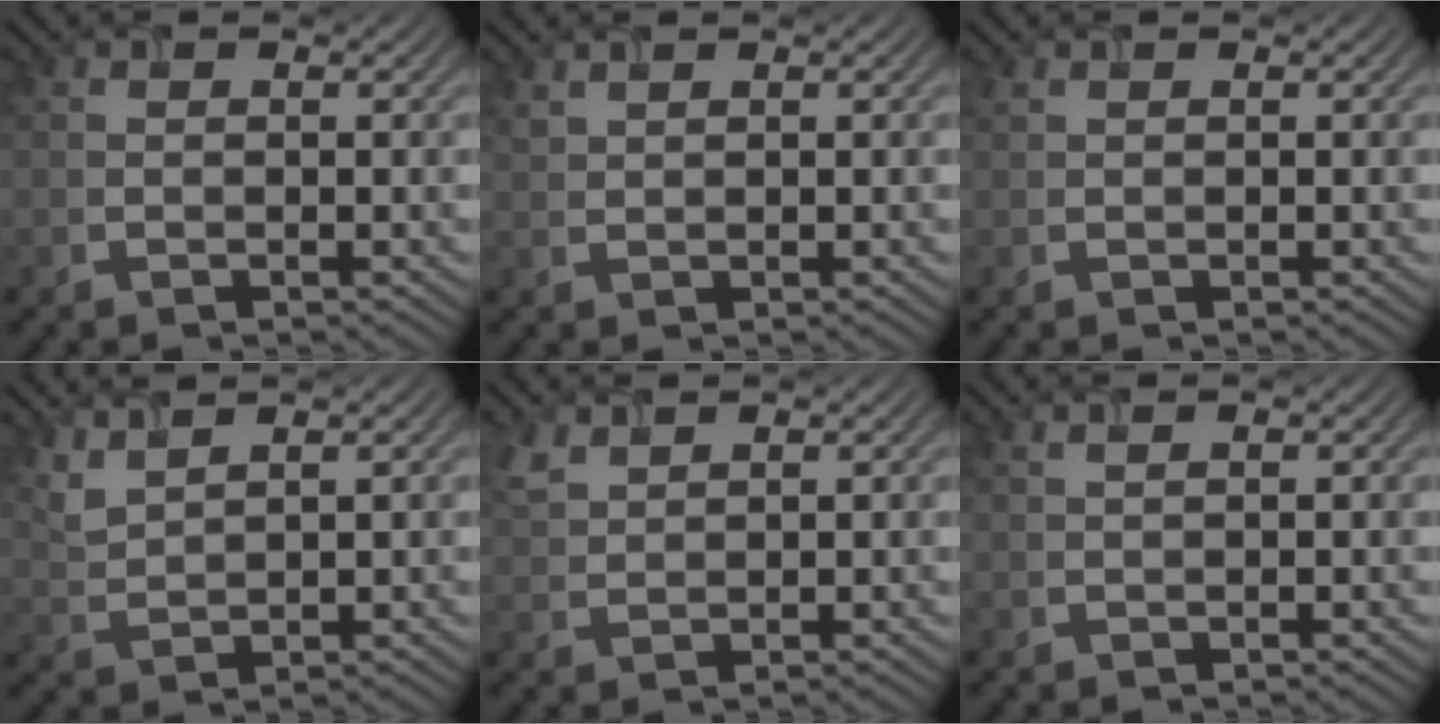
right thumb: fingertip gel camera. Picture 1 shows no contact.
{"total": 1.1, "force": [1.0, 0.2, 0.4], "torque": [-0.018, 0.004, 0.026]}
{"total": 0.6, "force": [0.5, 0.2, 0.3], "torque": [-0.012, 0.002, 0.011]}
{"total": 3.4, "force": [2.9, 0.7, 1.7], "torque": [-0.052, 0.003, 0.069]}
{"total": 3.0, "force": [2.3, 1.3, 1.5], "torque": [-0.046, 0.005, 0.055]}
{"total": 0.8, "force": [0.6, 0.0, 0.5], "torque": [-0.015, 0.003, 0.010]}